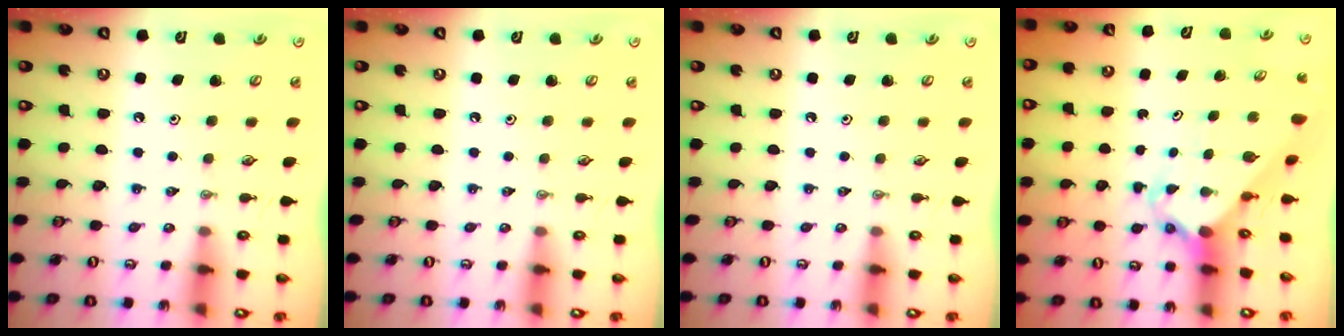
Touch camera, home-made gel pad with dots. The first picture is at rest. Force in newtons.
{"total": 0.0}
{"total": 0.0}
{"total": 2.9, "press": 2.9, "slide": 0.3}